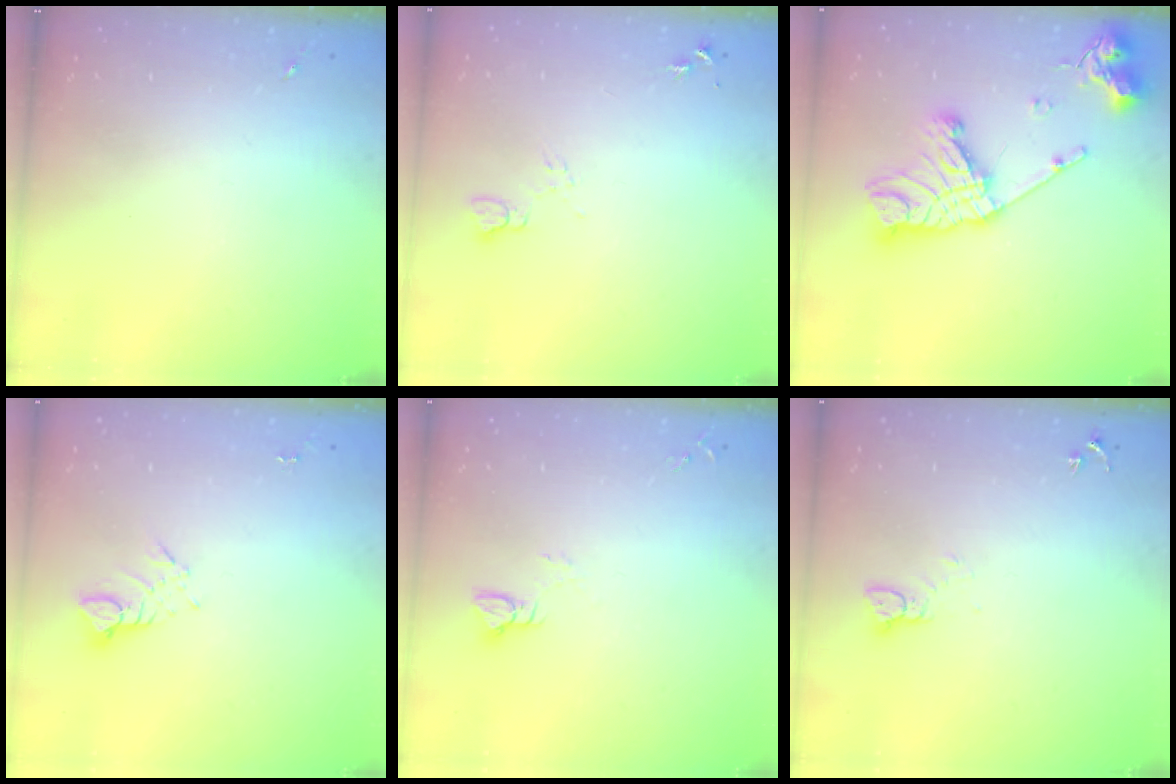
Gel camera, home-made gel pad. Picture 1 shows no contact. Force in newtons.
{"total": 5.9, "press": 5.8, "slide": 0.6}
{"total": 20.7, "press": 20.6, "slide": 1.9}
{"total": 3.5, "press": 3.5, "slide": 0.3}
{"total": 3.0, "press": 3.0, "slide": 0.3}
{"total": 2.6, "press": 2.6, "slide": 0.1}